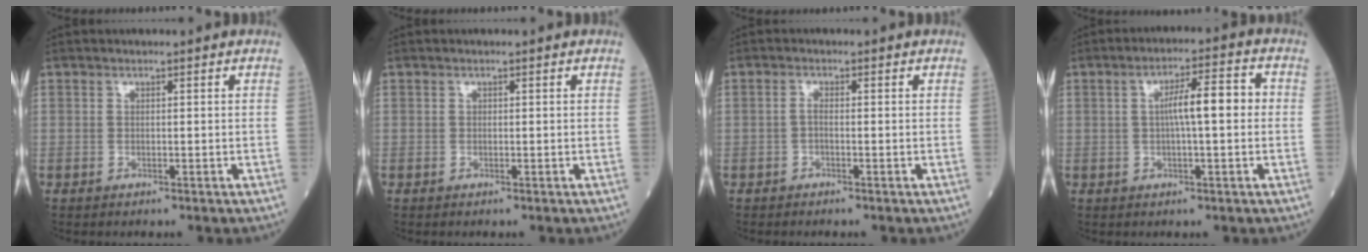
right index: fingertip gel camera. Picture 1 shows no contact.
{"total": 0.0}
{"total": 1.0, "force": [-0.4, 0.3, 0.8], "torque": [-0.016, 0.003, -0.011]}
{"total": 6.6, "force": [0.3, 0.9, 6.6], "torque": [-0.108, 0.021, 0.003]}